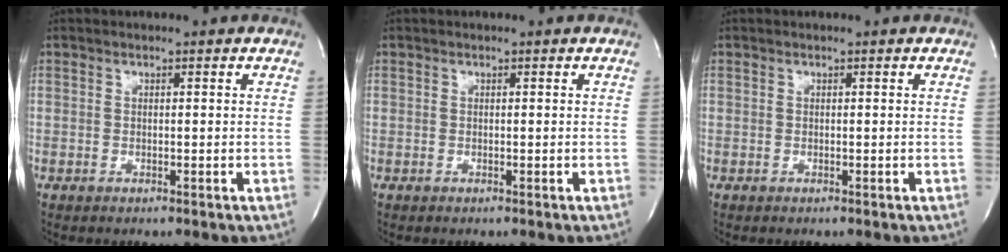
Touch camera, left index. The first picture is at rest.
{"total": 0.0}
{"total": 0.0}